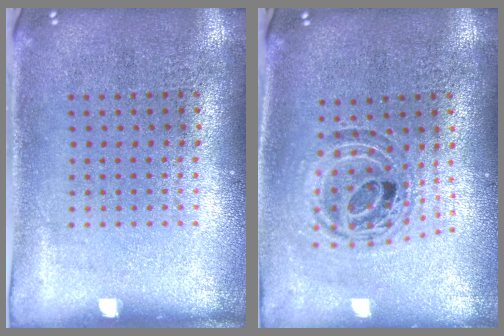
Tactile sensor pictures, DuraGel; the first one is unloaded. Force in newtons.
{"total": 0.9, "press": 0.9, "slide": 0.3}